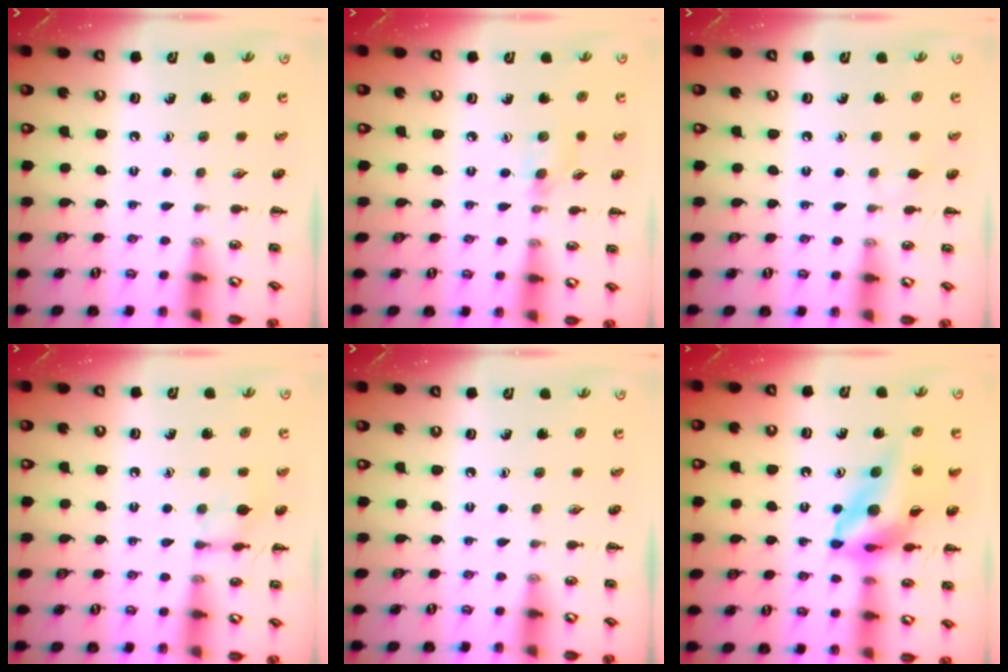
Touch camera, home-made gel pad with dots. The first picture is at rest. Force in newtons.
{"total": 5.4, "press": 5.0, "slide": 2.0}
{"total": 2.9, "press": 2.7, "slide": 0.9}
{"total": 7.4, "press": 7.3, "slide": 1.2}
{"total": 0.0}
{"total": 14.2, "press": 13.5, "slide": 4.6}